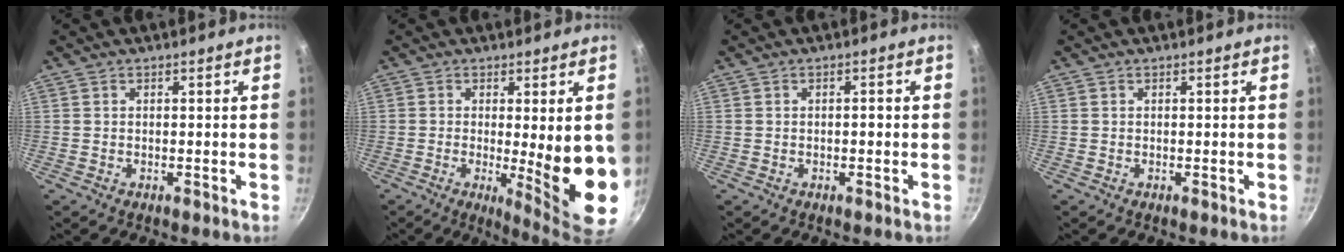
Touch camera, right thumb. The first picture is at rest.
{"total": 13.6, "force": [-1.0, 2.7, 13.3], "torque": [-0.168, -0.025, -0.004]}
{"total": 1.1, "force": [-0.2, 0.5, 1.0], "torque": [-0.014, 0.005, -0.004]}
{"total": 0.0}